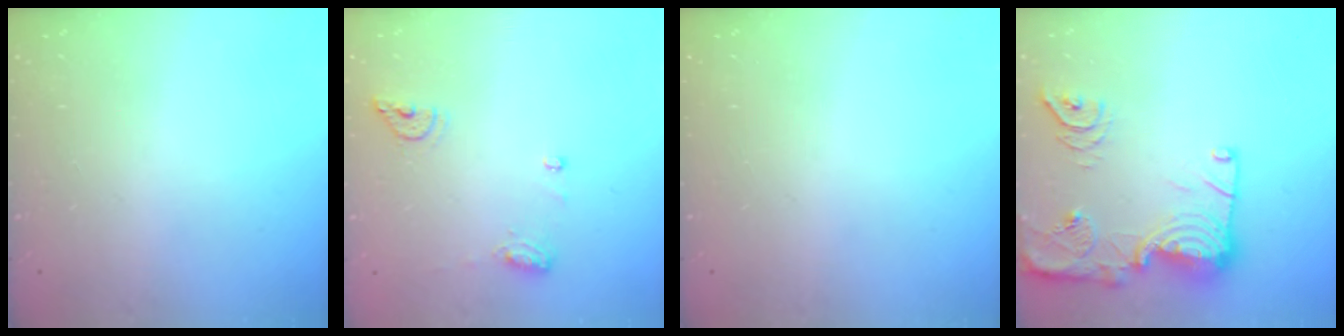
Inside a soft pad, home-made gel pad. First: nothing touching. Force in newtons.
{"total": 7.9, "press": 7.8, "slide": 1.1}
{"total": 0.0}
{"total": 21.3, "press": 21.2, "slide": 1.9}